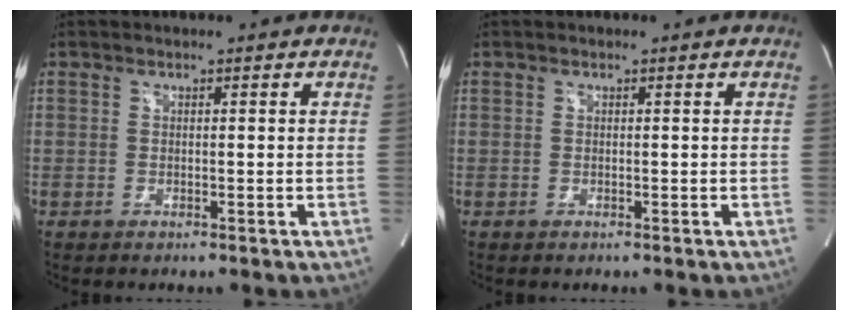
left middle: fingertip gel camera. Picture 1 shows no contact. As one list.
[{"total": 0.0}]